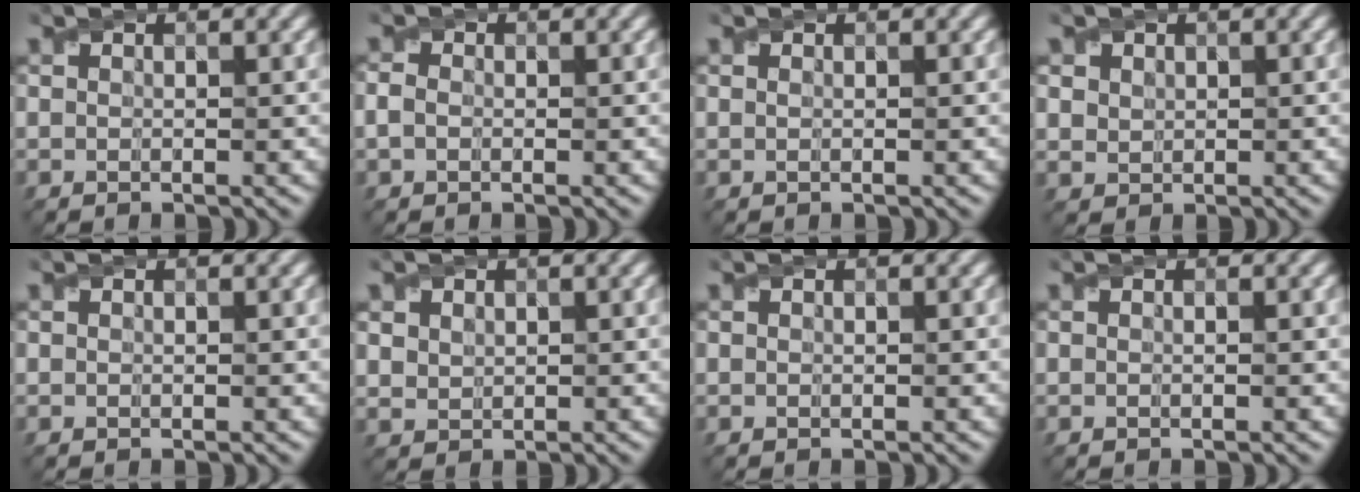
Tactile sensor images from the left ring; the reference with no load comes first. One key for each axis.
{"total": 1.2, "fx": -0.3, "fy": 1.0, "fz": 0.7, "tx": -0.015, "ty": 0.000, "tz": -0.009}
{"total": 0.0}
{"total": 1.6, "fx": 0.8, "fy": 1.3, "fz": 0.5, "tx": -0.012, "ty": -0.006, "tz": 0.027}
{"total": 0.0}
{"total": 1.5, "fx": 0.8, "fy": 1.2, "fz": 0.4, "tx": -0.011, "ty": -0.002, "tz": 0.021}
{"total": 0.0}
{"total": 0.0}